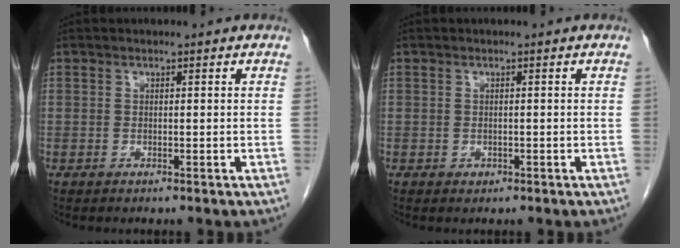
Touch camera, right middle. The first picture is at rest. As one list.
[{"total": 0.5, "force": [-0.2, 0.5, 0.2], "torque": [-0.004, 0.001, -0.002]}]